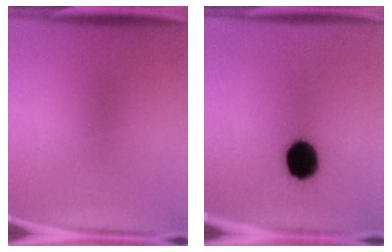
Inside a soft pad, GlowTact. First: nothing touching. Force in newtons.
{"total": 13.9}